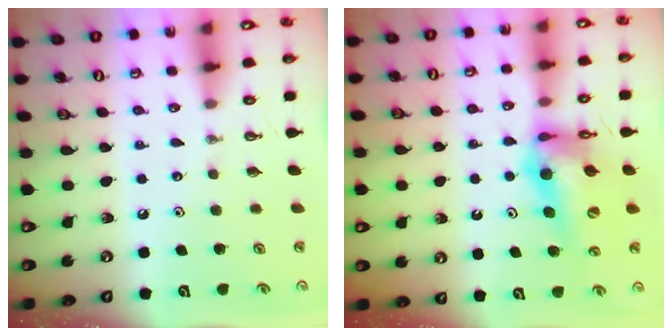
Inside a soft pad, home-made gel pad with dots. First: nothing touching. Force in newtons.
{"total": 14.0, "press": 13.0, "slide": 5.2}